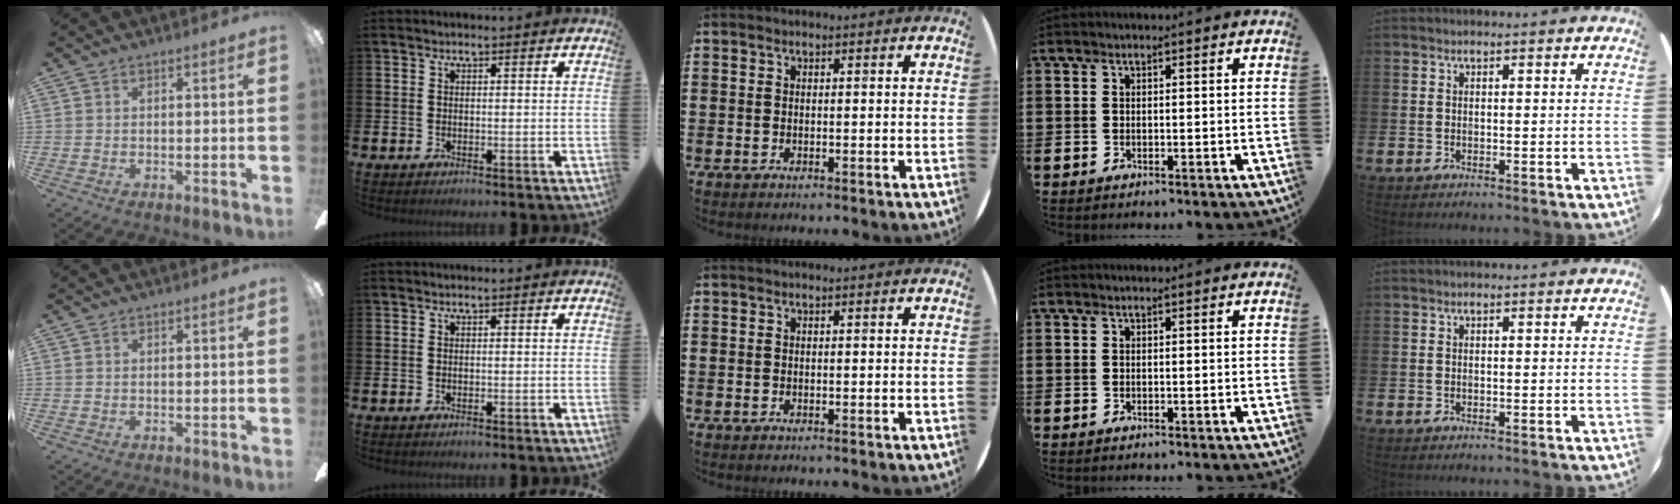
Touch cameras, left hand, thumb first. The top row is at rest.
{}